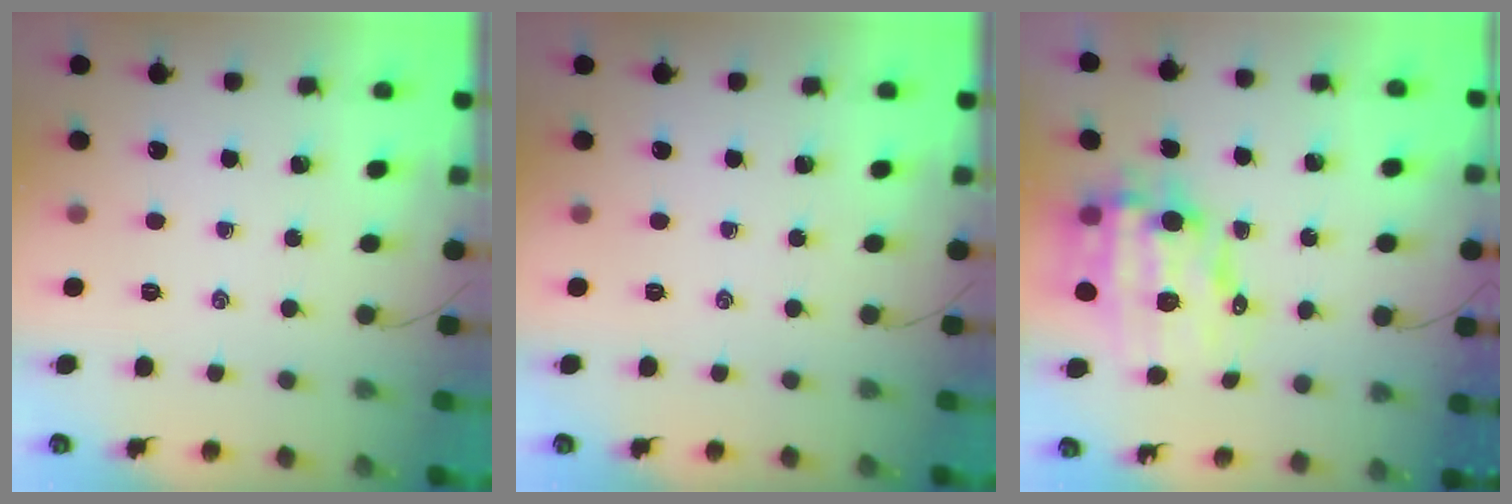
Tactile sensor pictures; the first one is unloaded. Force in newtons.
{"total": 0.0}
{"total": 12.4, "press": 11.9, "slide": 3.5}